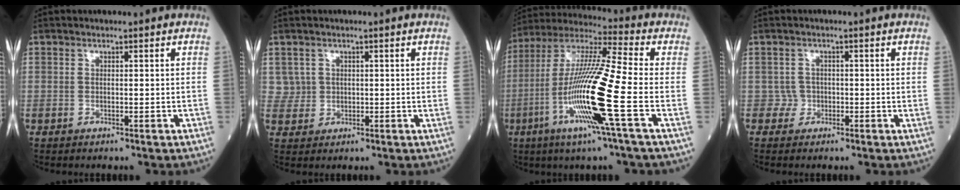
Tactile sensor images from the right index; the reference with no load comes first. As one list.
[{"total": 2.8, "force": [1.0, 2.7, 0.0], "torque": [0.013, 0.004, 0.017]}, {"total": 17.6, "force": [-5.1, -0.7, 16.8], "torque": [-0.339, -0.018, -0.110]}, {"total": 1.5, "force": [-0.6, 1.3, -0.3], "torque": [0.016, 0.011, -0.017]}]